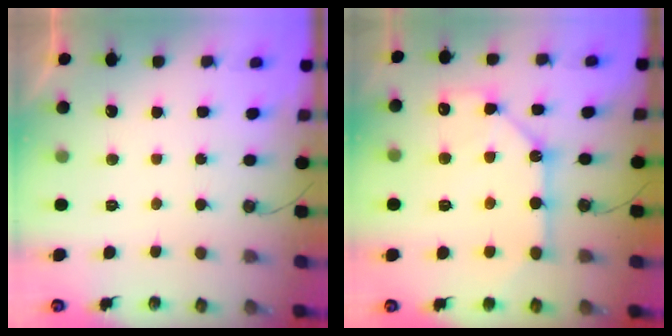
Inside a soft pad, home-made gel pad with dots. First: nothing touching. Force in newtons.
{"total": 11.2, "press": 11.2, "slide": 0.7}